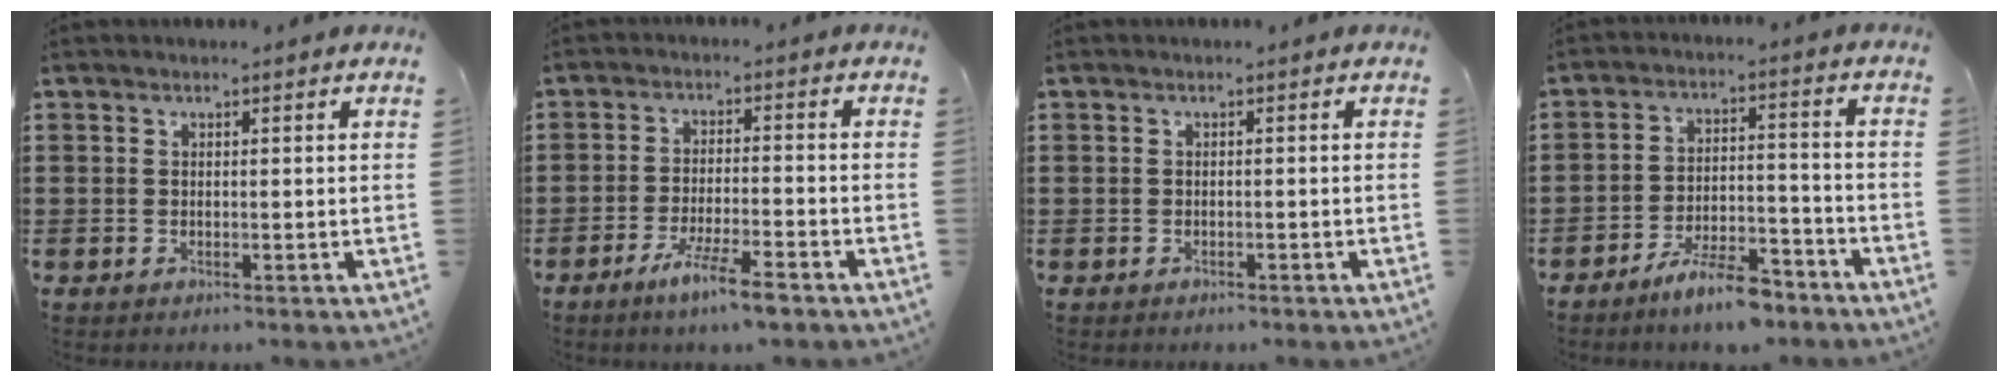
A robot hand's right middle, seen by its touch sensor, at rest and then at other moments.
{"total": 5.9, "force": [-4.3, 0.3, 4.1], "torque": [-0.077, -0.007, -0.077]}
{"total": 0.6, "force": [-0.5, 0.4, 0.0], "torque": [0.000, 0.003, -0.013]}
{"total": 7.4, "force": [-6.3, 1.4, 3.6], "torque": [-0.064, 0.010, -0.117]}